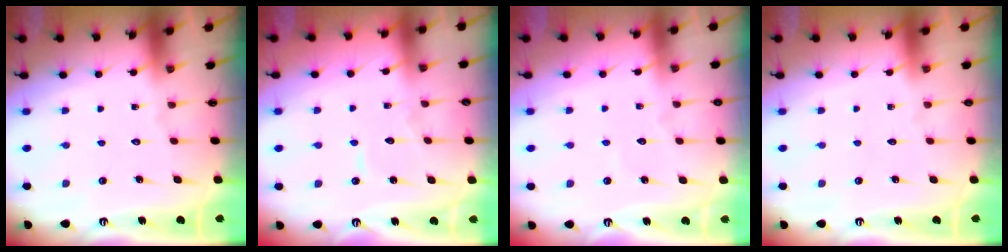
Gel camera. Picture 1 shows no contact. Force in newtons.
{"total": 5.4, "press": 5.4, "slide": 0.4}
{"total": 2.1, "press": 2.1, "slide": 0.2}
{"total": 0.0}